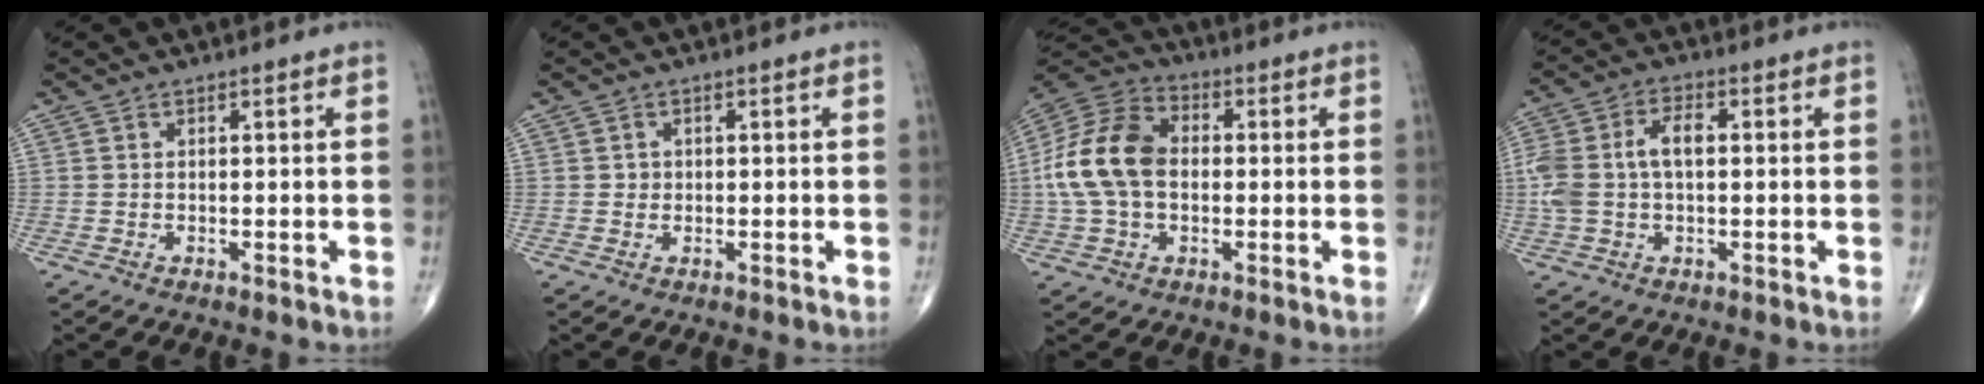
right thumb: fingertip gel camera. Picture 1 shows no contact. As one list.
[{"total": 1.1, "force": [0.0, 1.0, 0.2], "torque": [0.003, 0.003, 0.001]}, {"total": 15.4, "force": [0.0, 10.5, 11.3], "torque": [-0.220, 0.033, -0.006]}, {"total": 10.0, "force": [0.6, 5.9, 8.1], "torque": [-0.187, 0.029, 0.013]}]